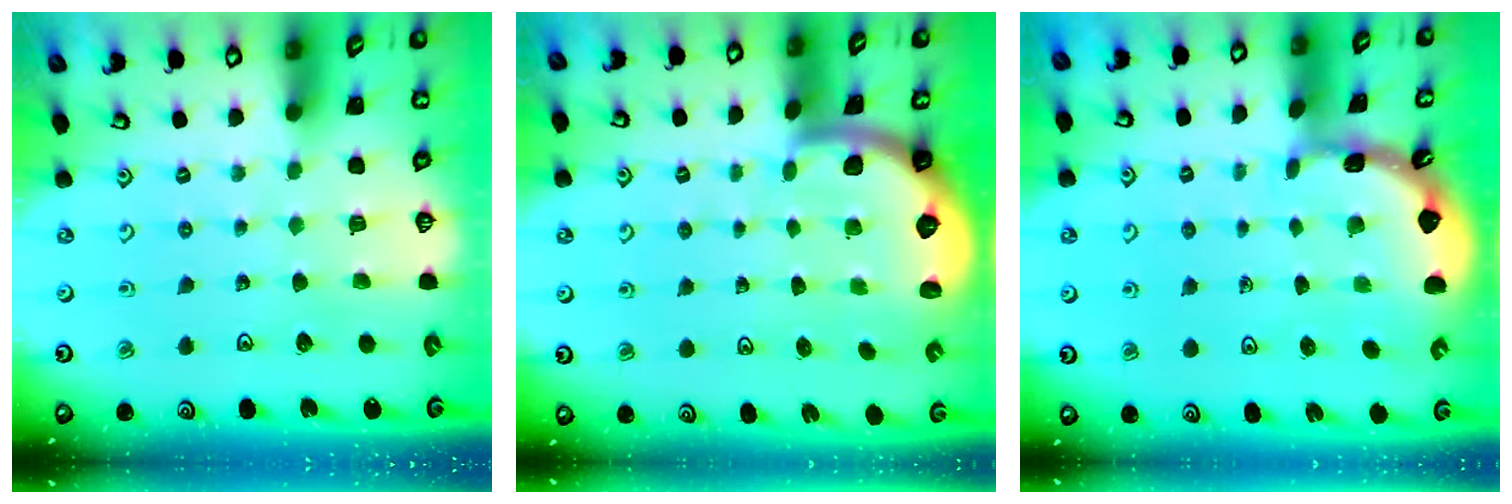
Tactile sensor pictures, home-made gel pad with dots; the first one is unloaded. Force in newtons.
{"total": 1.6, "press": 1.6, "slide": 0.1}
{"total": 1.8, "press": 1.8, "slide": 0.2}